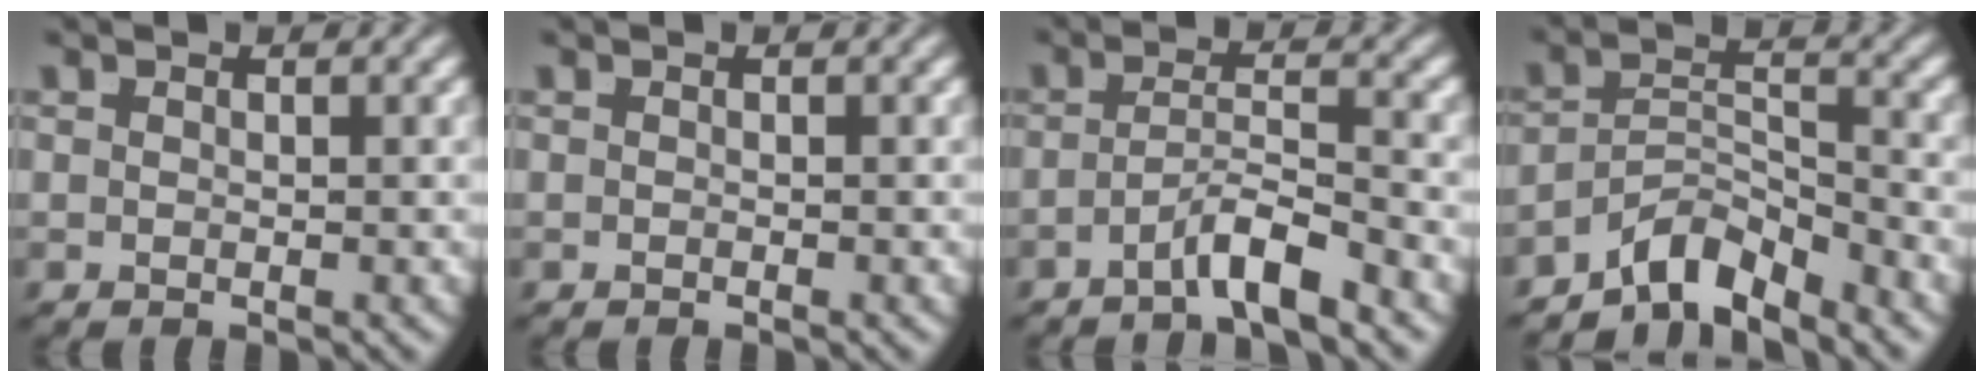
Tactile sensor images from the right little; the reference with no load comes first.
{"total": 0.0}
{"total": 3.3, "force": [-2.5, 0.1, 2.2], "torque": [-0.031, -0.010, -0.039]}
{"total": 6.7, "force": [-4.9, 3.2, 3.2], "torque": [-0.043, -0.024, -0.077]}